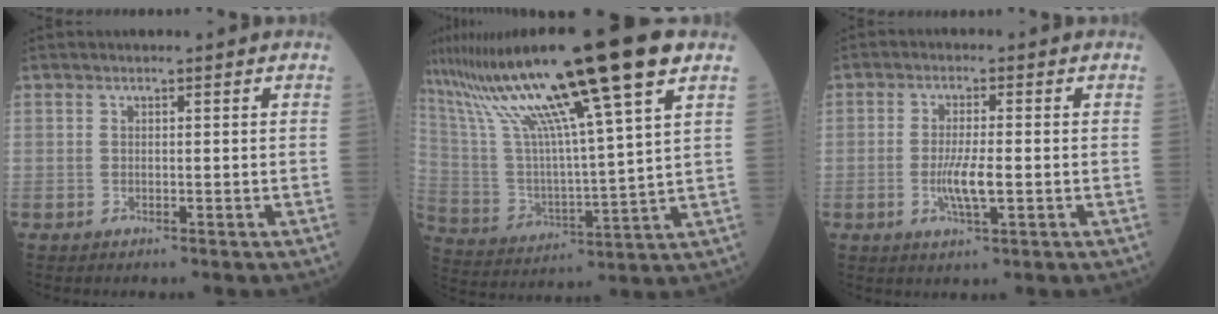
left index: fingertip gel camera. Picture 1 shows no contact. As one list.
[{"total": 22.2, "force": [15.0, -0.7, 16.3], "torque": [-0.293, 0.028, 0.263]}, {"total": 4.8, "force": [-1.0, 0.6, 4.7], "torque": [-0.097, -0.008, -0.018]}]